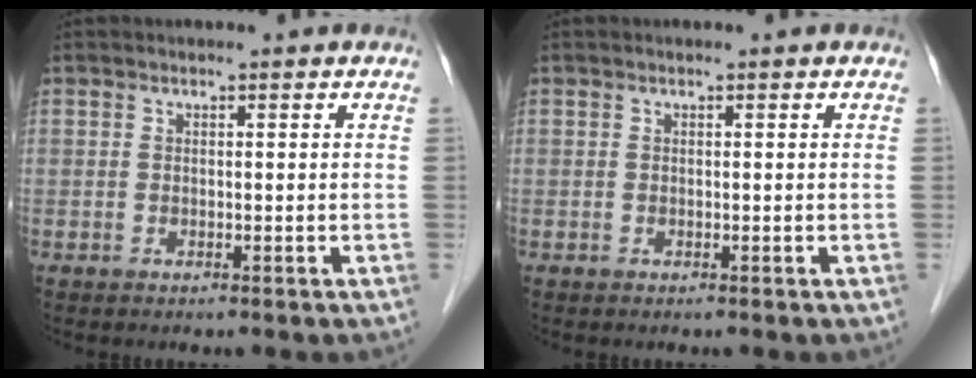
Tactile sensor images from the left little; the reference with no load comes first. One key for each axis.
{"total": 0.0}